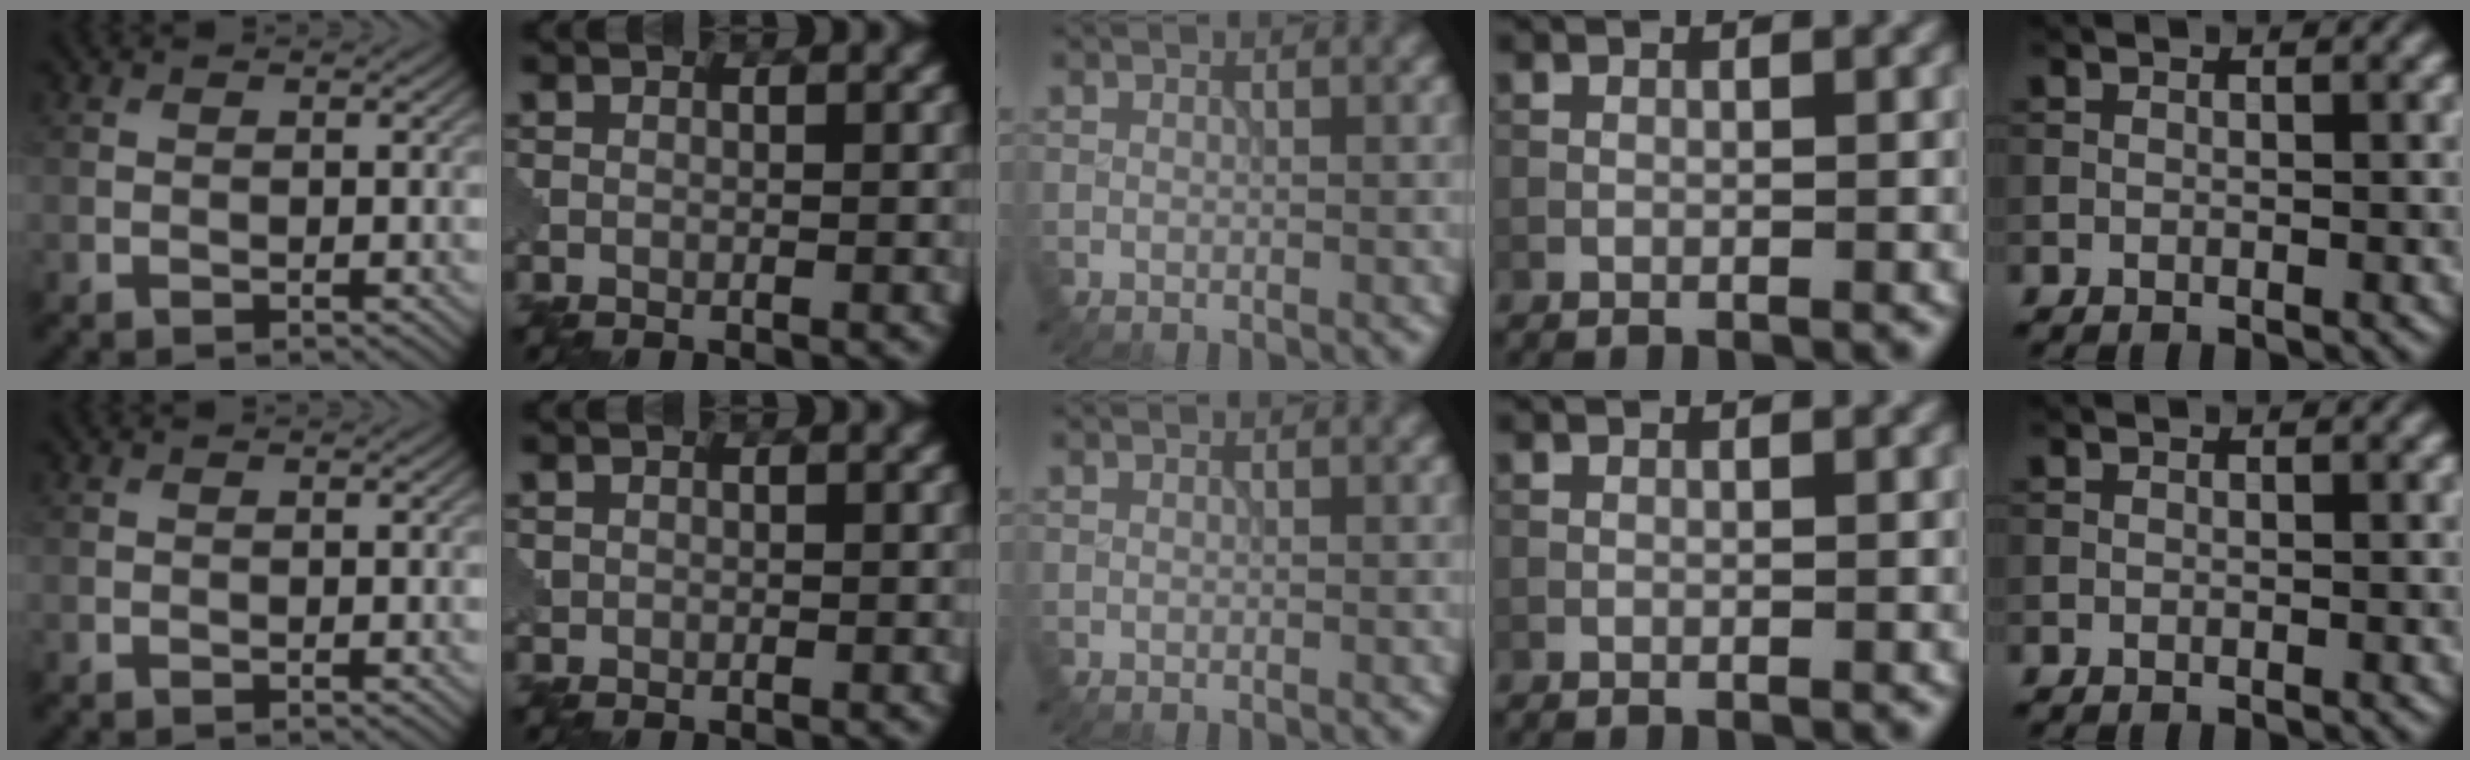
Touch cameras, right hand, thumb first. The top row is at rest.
{"index": {"total": 0.5, "force": [0.1, 0.5, 0.0], "torque": [0.005, -0.001, 0.003]}}